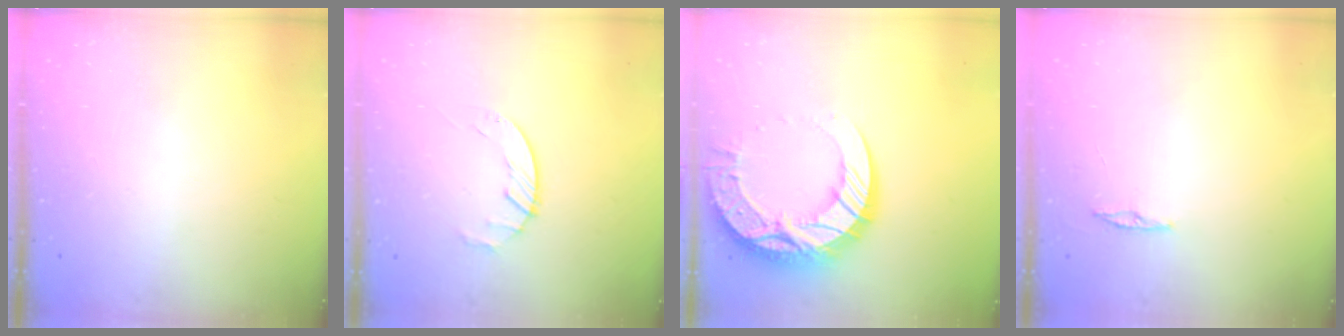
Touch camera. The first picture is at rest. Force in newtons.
{"total": 1.8, "press": 1.7, "slide": 0.3}
{"total": 21.4, "press": 21.3, "slide": 1.8}
{"total": 3.0, "press": 2.9, "slide": 0.3}